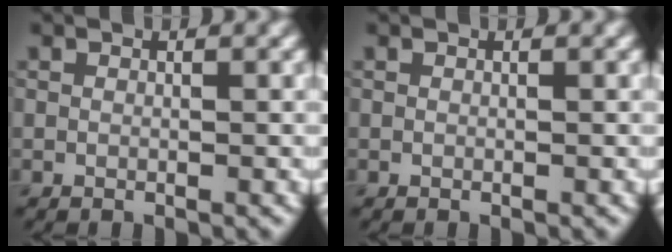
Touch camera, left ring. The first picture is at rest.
{"total": 0.0}